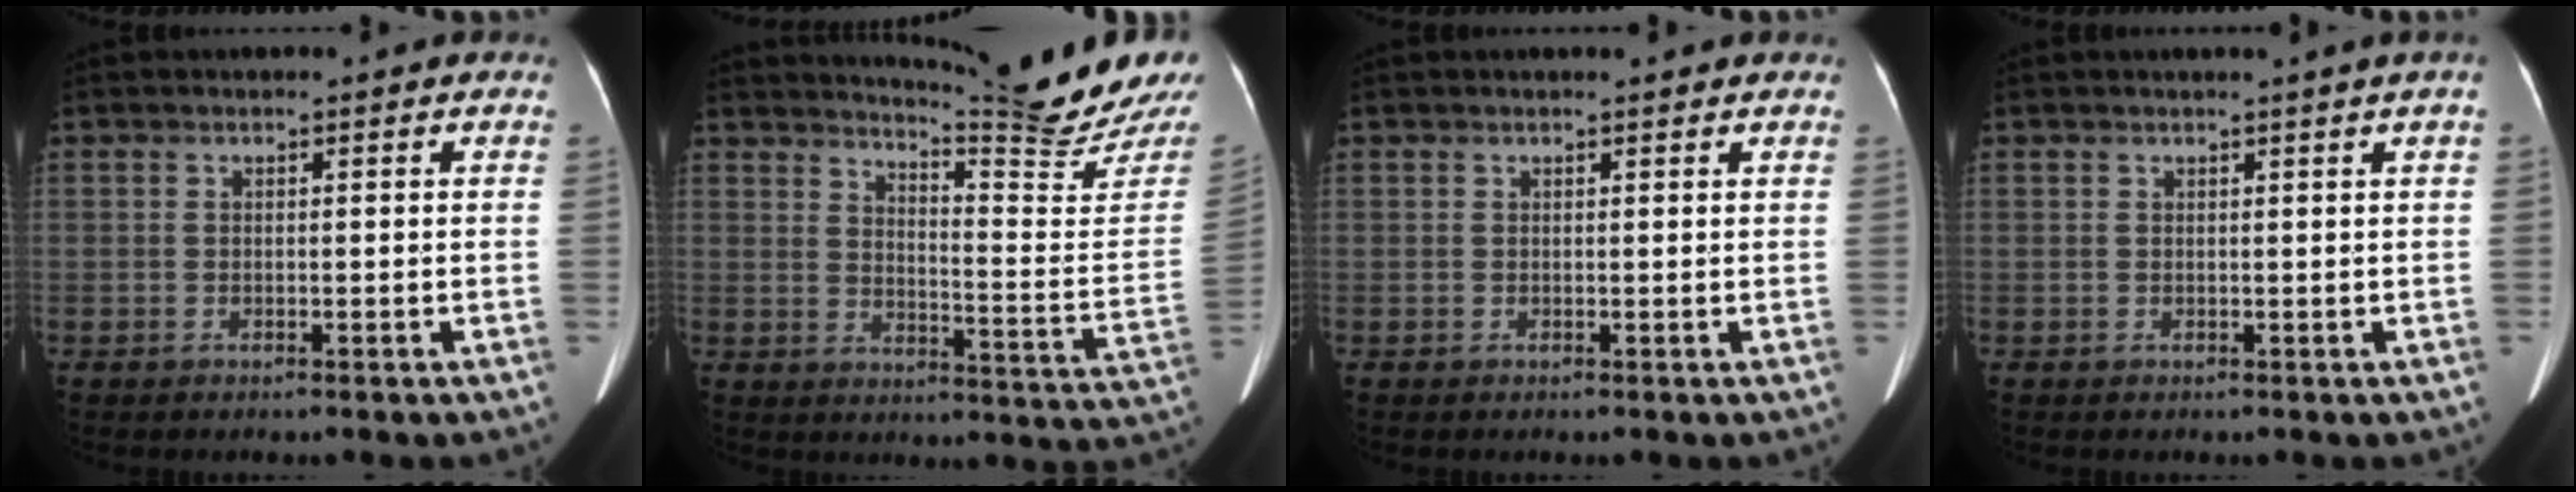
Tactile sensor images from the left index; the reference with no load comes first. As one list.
[{"total": 18.1, "force": [17.3, -1.7, 5.0], "torque": [-0.085, -0.129, 0.211]}, {"total": 2.4, "force": [2.3, 0.1, 0.9], "torque": [-0.013, 0.013, 0.026]}, {"total": 1.5, "force": [1.1, -0.5, 0.9], "torque": [-0.013, 0.000, 0.022]}]